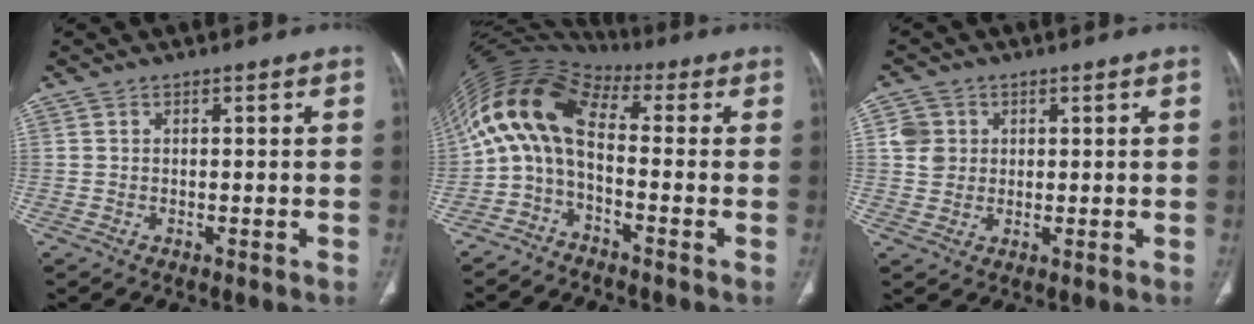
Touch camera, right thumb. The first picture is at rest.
{"total": 11.8, "force": [-1.0, 6.0, 10.2], "torque": [-0.196, 0.064, -0.036]}
{"total": 4.4, "force": [1.1, 4.1, 1.3], "torque": [-0.005, -0.001, 0.020]}